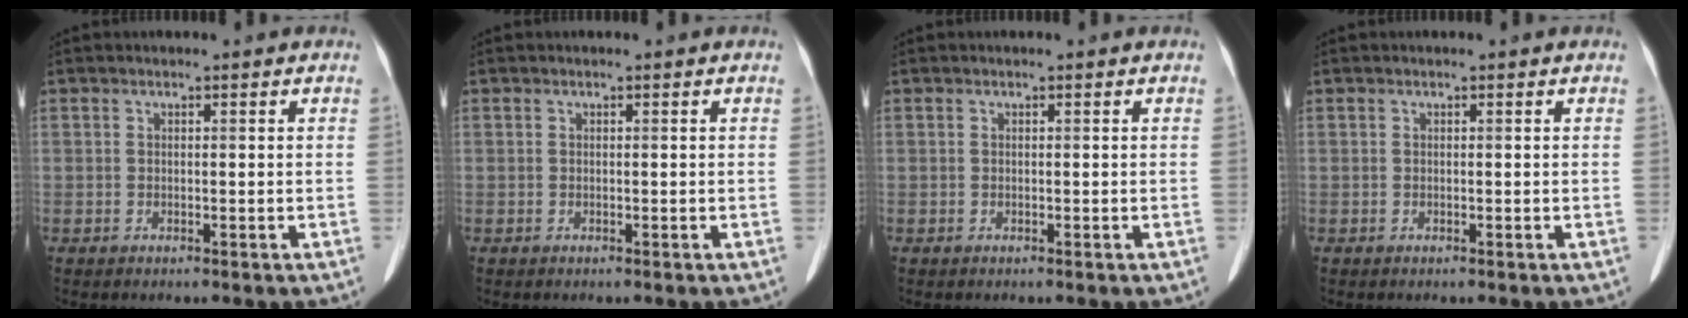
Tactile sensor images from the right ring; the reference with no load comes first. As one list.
[{"total": 0.0}, {"total": 0.0}, {"total": 0.0}]